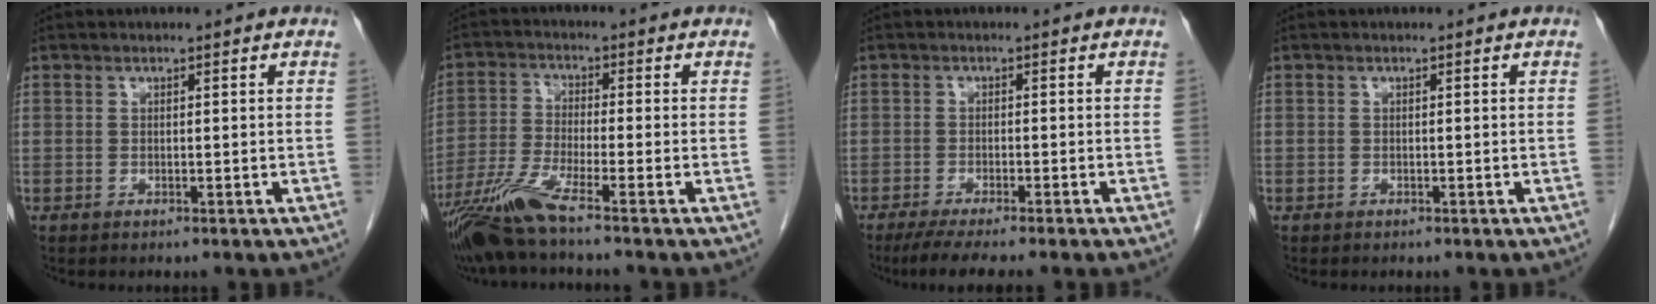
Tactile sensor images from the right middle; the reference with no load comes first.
{"total": 7.8, "force": [-5.9, -1.0, 5.0], "torque": [-0.108, -0.032, -0.117]}
{"total": 6.1, "force": [-4.9, -0.5, 3.6], "torque": [-0.049, -0.014, -0.077]}
{"total": 0.0}